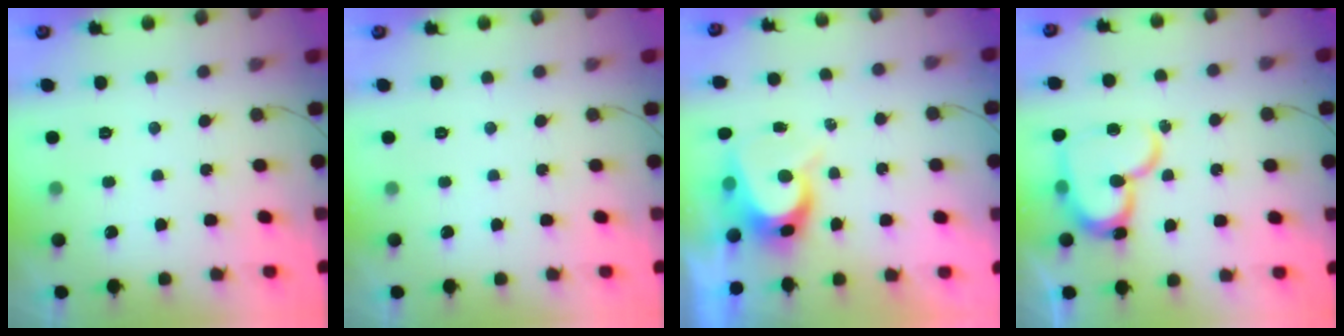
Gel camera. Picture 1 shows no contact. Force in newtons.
{"total": 0.0}
{"total": 8.3, "press": 8.3, "slide": 0.7}
{"total": 17.2, "press": 17.2, "slide": 1.5}